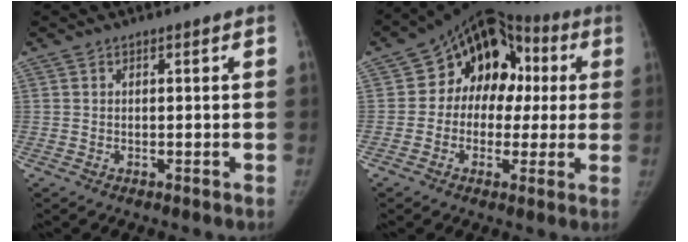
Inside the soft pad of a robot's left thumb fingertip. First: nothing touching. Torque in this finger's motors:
{"motor_torque": [-0.32, 1.35, 0.41, 0.09, 0.12]}